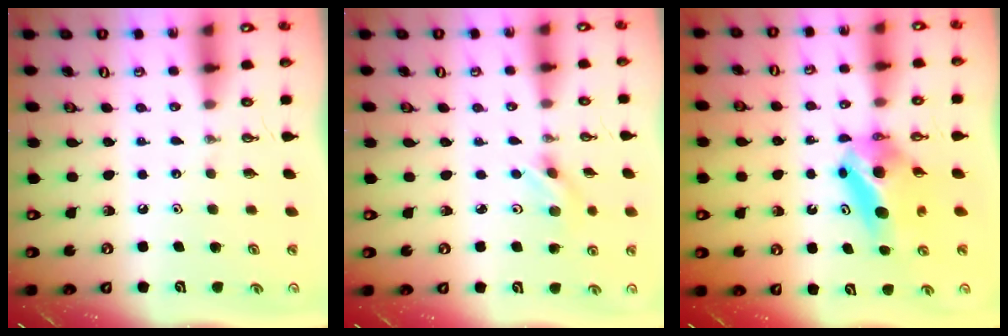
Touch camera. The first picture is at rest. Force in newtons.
{"total": 2.9, "press": 2.8, "slide": 0.7}
{"total": 6.5, "press": 6.2, "slide": 2.0}